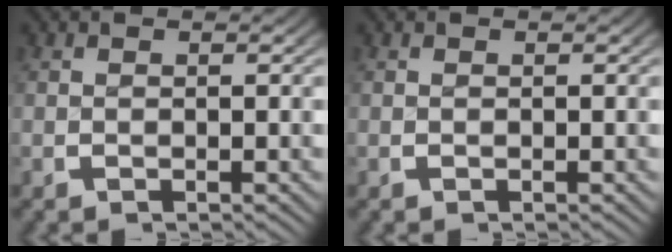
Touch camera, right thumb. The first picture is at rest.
{"total": 0.0}